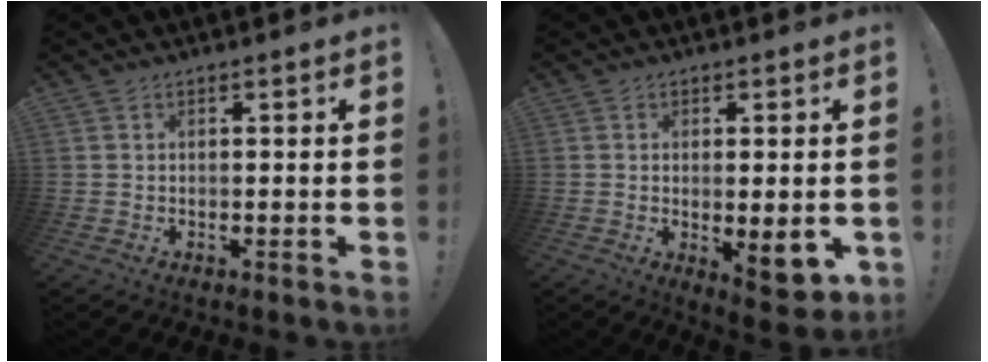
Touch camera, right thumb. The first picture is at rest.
{"total": 8.0, "force": [-1.0, 2.7, 7.5], "torque": [-0.077, -0.010, -0.010]}